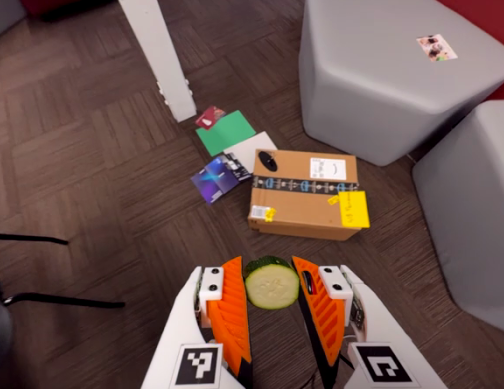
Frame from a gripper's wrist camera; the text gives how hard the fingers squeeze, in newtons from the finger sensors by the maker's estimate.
{"total": 10.6, "left": 10.6, "right": 10.6}